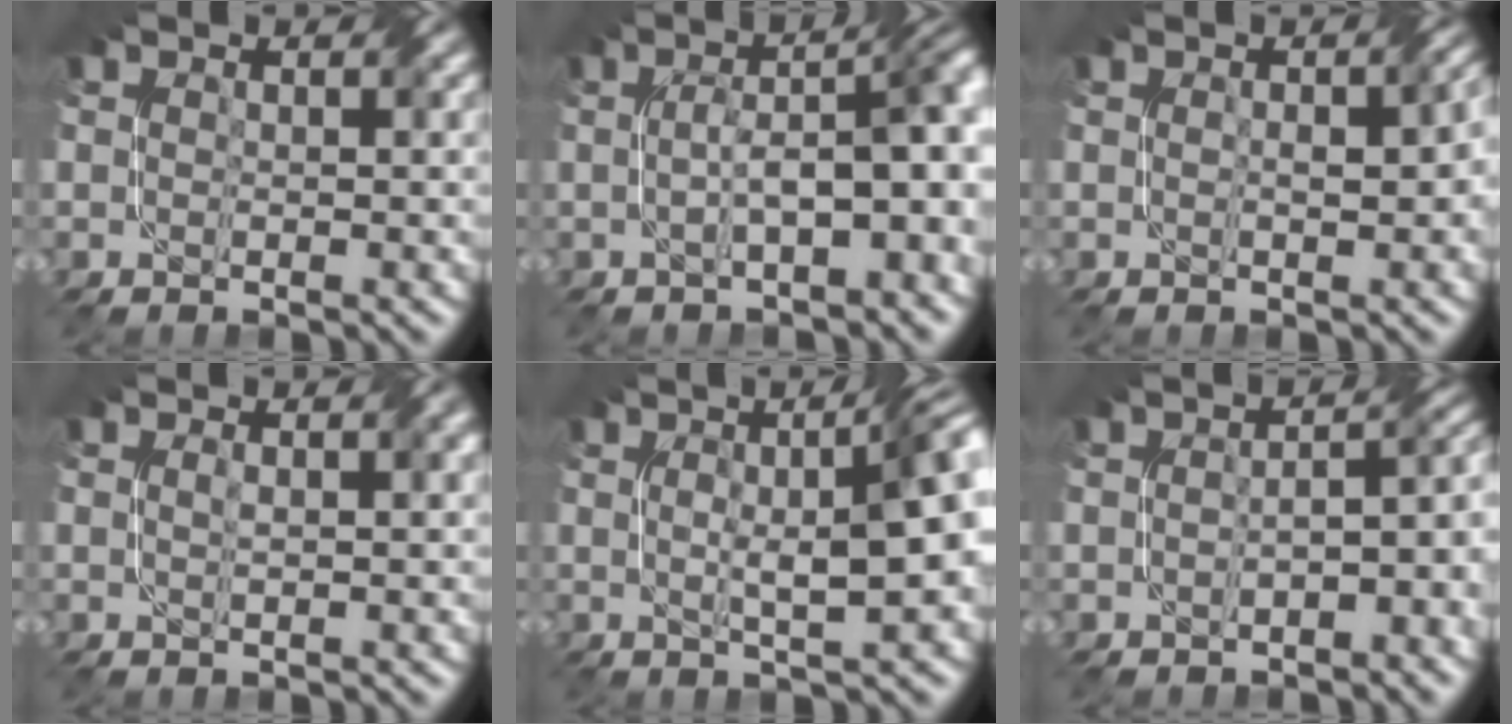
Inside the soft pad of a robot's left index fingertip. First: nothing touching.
{"total": 7.4, "force": [-0.6, 2.6, 7.0], "torque": [-0.107, 0.015, -0.009]}
{"total": 3.8, "force": [0.0, 1.2, 3.6], "torque": [-0.040, 0.004, 0.005]}
{"total": 1.3, "force": [0.4, 0.1, 1.2], "torque": [-0.020, 0.008, 0.005]}
{"total": 9.7, "force": [1.5, 2.6, 9.2], "torque": [-0.090, 0.023, 0.011]}
{"total": 4.6, "force": [-1.4, 1.6, 4.1], "torque": [-0.047, 0.007, -0.024]}